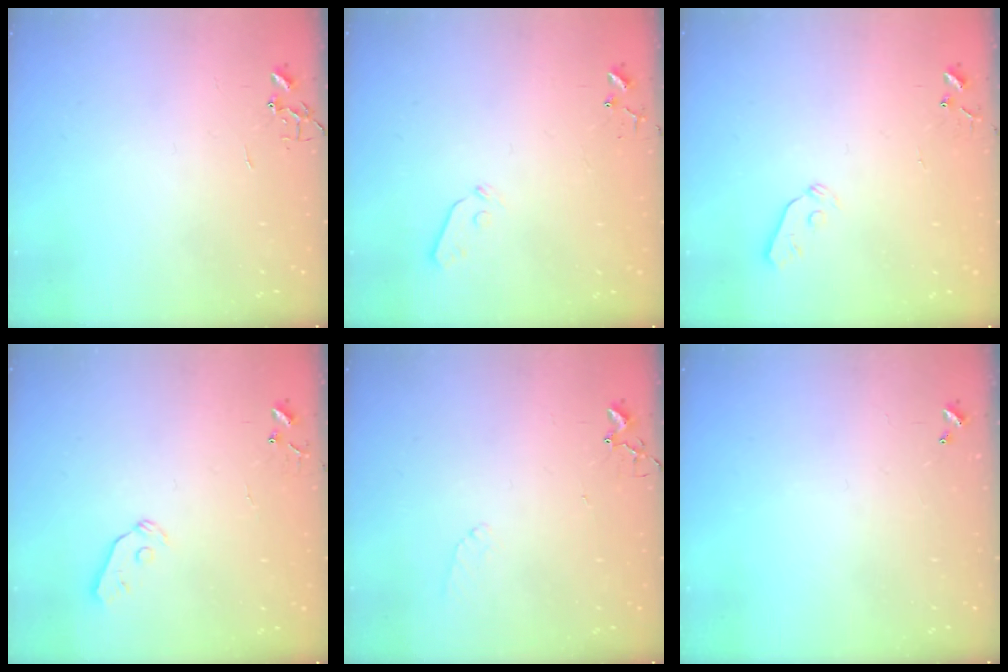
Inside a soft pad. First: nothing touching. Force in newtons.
{"total": 3.6, "press": 3.5, "slide": 0.7}
{"total": 4.1, "press": 4.0, "slide": 0.6}
{"total": 5.9, "press": 5.8, "slide": 0.7}
{"total": 5.0, "press": 4.9, "slide": 0.7}
{"total": 0.0}